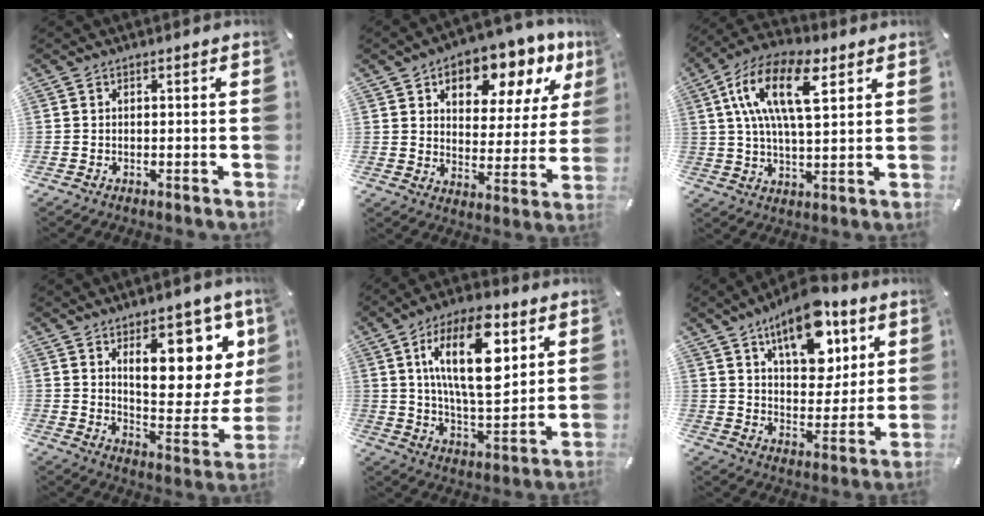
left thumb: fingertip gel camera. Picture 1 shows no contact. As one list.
[{"total": 11.9, "force": [7.3, 7.1, 6.2], "torque": [-0.075, -0.056, 0.120]}, {"total": 16.4, "force": [6.5, 7.4, 13.0], "torque": [-0.270, -0.001, 0.108]}, {"total": 17.9, "force": [9.5, 8.7, 12.4], "torque": [-0.150, -0.065, 0.154]}, {"total": 19.2, "force": [7.4, 8.5, 15.6], "torque": [-0.278, -0.015, 0.115]}, {"total": 16.3, "force": [9.6, 8.6, 10.0], "torque": [-0.147, -0.042, 0.166]}]